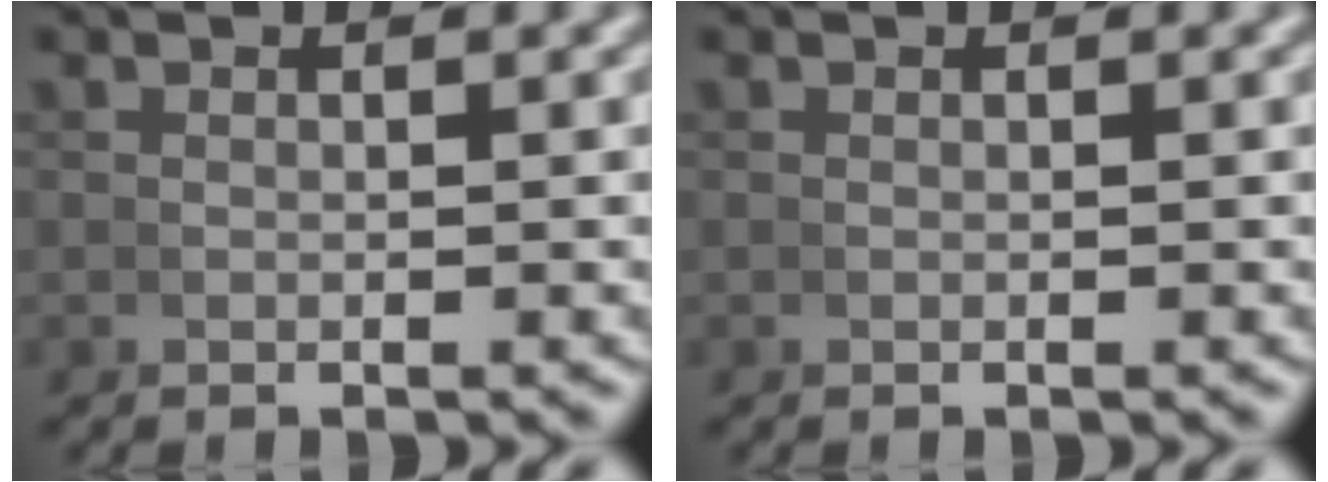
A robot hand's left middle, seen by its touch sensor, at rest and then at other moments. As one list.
[{"total": 0.0}]